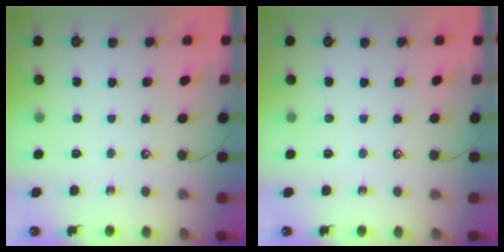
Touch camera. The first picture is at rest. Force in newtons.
{"total": 0.0}